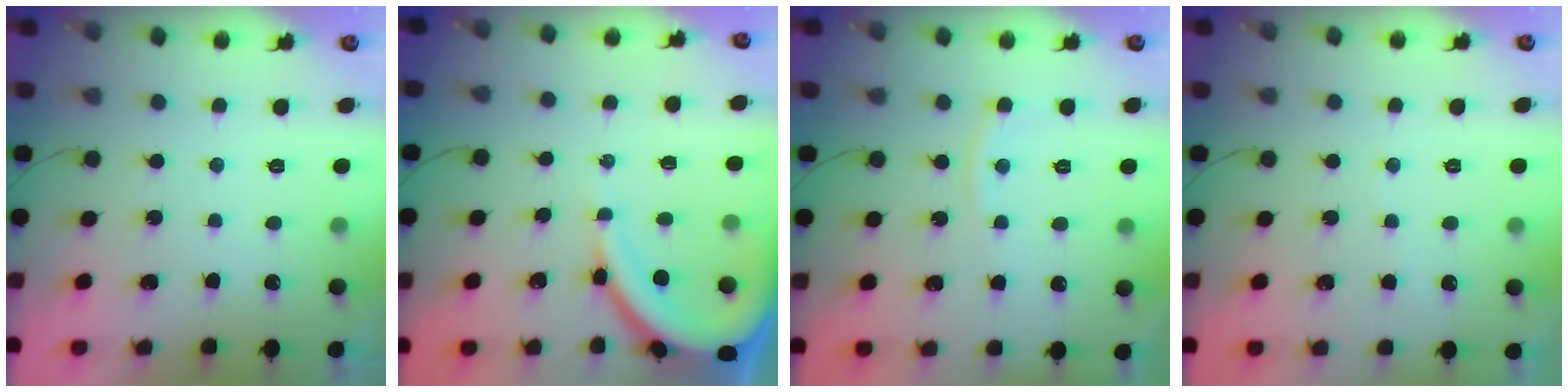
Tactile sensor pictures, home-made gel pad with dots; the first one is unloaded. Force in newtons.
{"total": 11.1, "press": 11.1, "slide": 1.0}
{"total": 4.7, "press": 4.7, "slide": 0.2}
{"total": 1.8, "press": 1.7, "slide": 0.2}